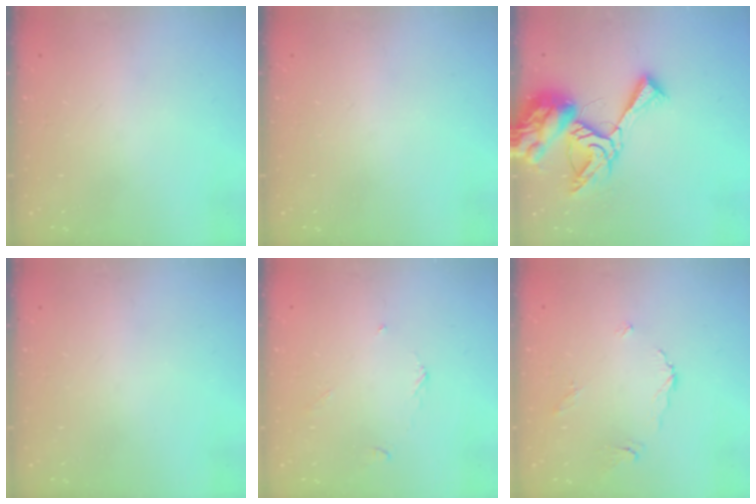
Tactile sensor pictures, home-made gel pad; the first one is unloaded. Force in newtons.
{"total": 0.0}
{"total": 15.0, "press": 14.9, "slide": 1.6}
{"total": 0.0}
{"total": 3.1, "press": 3.1, "slide": 0.4}
{"total": 4.4, "press": 4.3, "slide": 0.4}